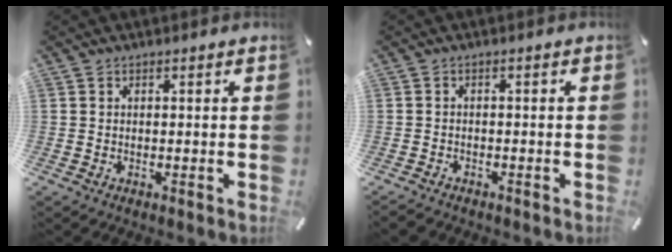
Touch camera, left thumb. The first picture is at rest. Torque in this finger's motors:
{"motor_torque": [-0.15, 0.19, 0.05, 0.01, 0.05]}